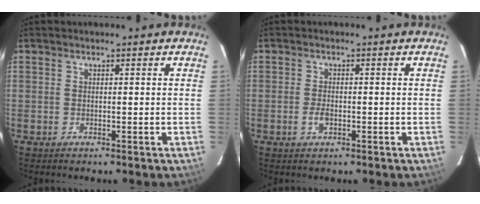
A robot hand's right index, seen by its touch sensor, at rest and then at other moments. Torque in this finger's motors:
{"motor_torque": [0.47, -0.13, 0.08, 0.01]}